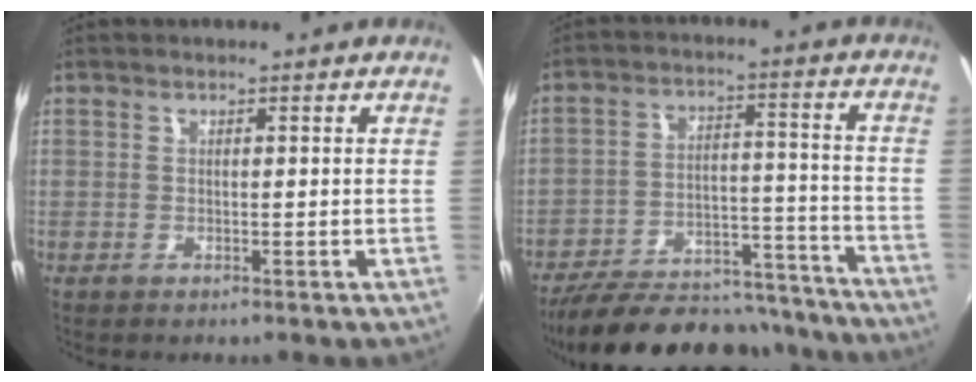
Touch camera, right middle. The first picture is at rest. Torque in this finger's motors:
{"motor_torque": [1.10, -1.04, 0.53, 0.21]}